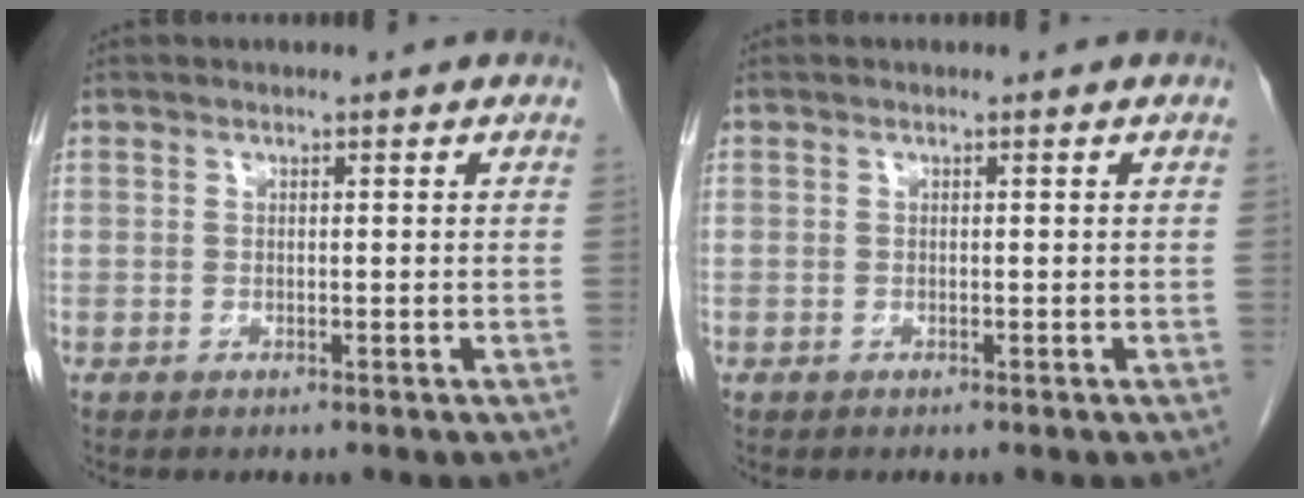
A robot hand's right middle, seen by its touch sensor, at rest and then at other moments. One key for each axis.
{"total": 0.0}